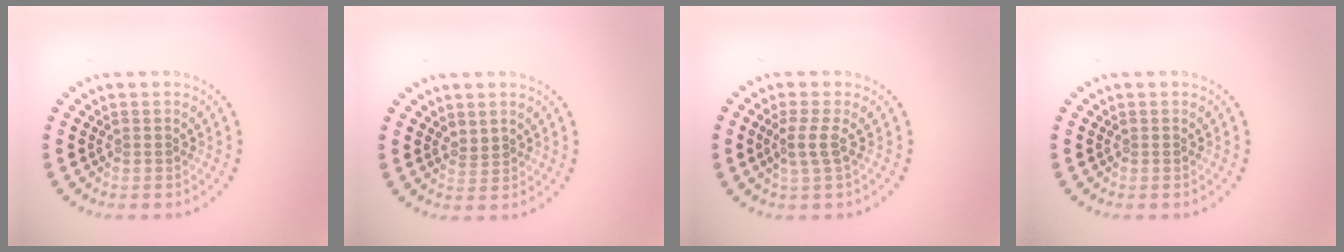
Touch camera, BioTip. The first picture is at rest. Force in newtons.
{"total": 0.9, "press": 0.8, "slide": 0.4}
{"total": 2.0, "press": 1.4, "slide": 1.4}
{"total": 0.0}